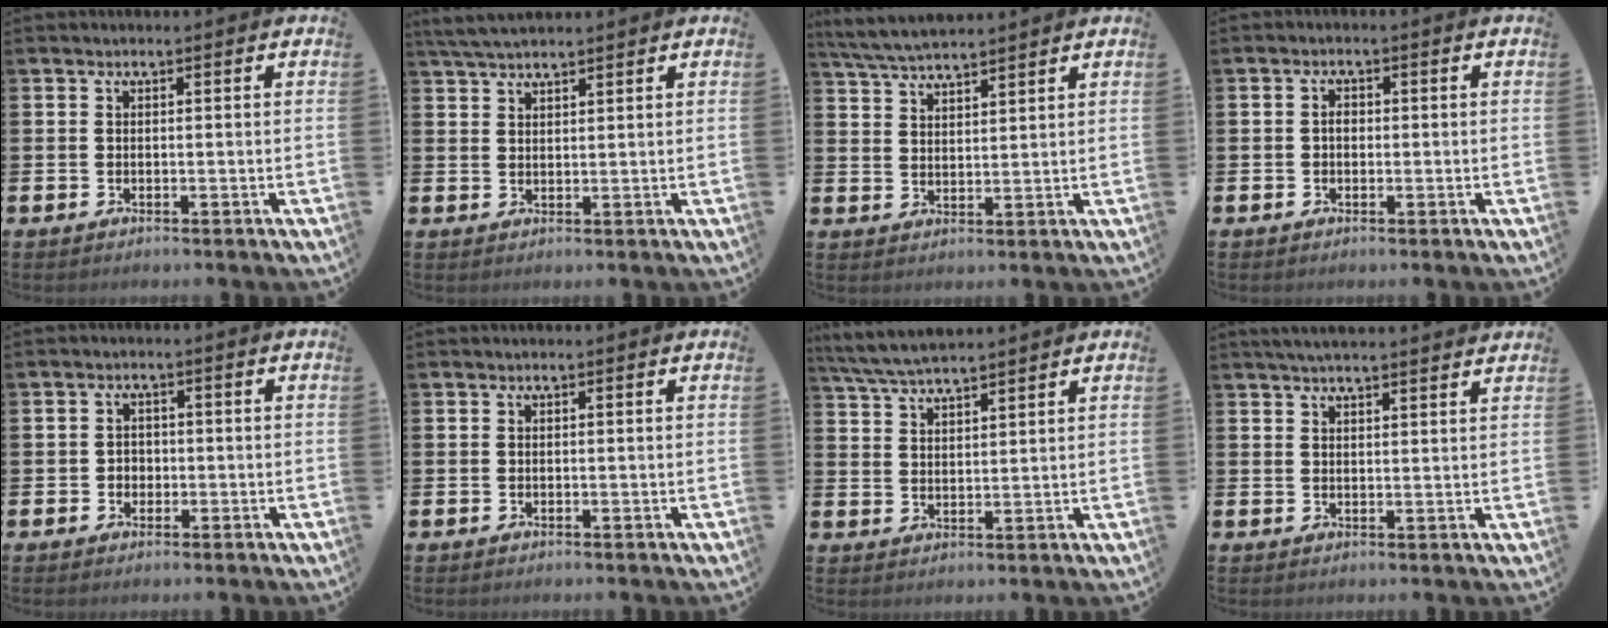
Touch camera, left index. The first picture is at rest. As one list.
[{"total": 3.8, "force": [3.5, 0.7, 1.3], "torque": [-0.028, -0.011, 0.065]}, {"total": 5.2, "force": [5.0, 0.4, 1.1], "torque": [-0.039, -0.022, 0.092]}, {"total": 1.7, "force": [-0.1, 1.2, 1.2], "torque": [-0.012, 0.004, -0.006]}, {"total": 1.8, "force": [-0.3, 1.7, 0.4], "torque": [-0.001, 0.003, -0.012]}, {"total": 0.0}, {"total": 5.5, "force": [5.3, 0.5, 1.4], "torque": [-0.044, -0.022, 0.096]}, {"total": 3.4, "force": [3.3, 0.0, 0.9], "torque": [-0.025, -0.010, 0.061]}]